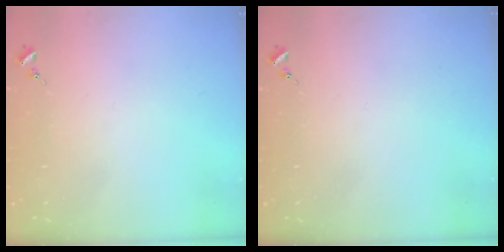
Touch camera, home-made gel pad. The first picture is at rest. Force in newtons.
{"total": 0.0}